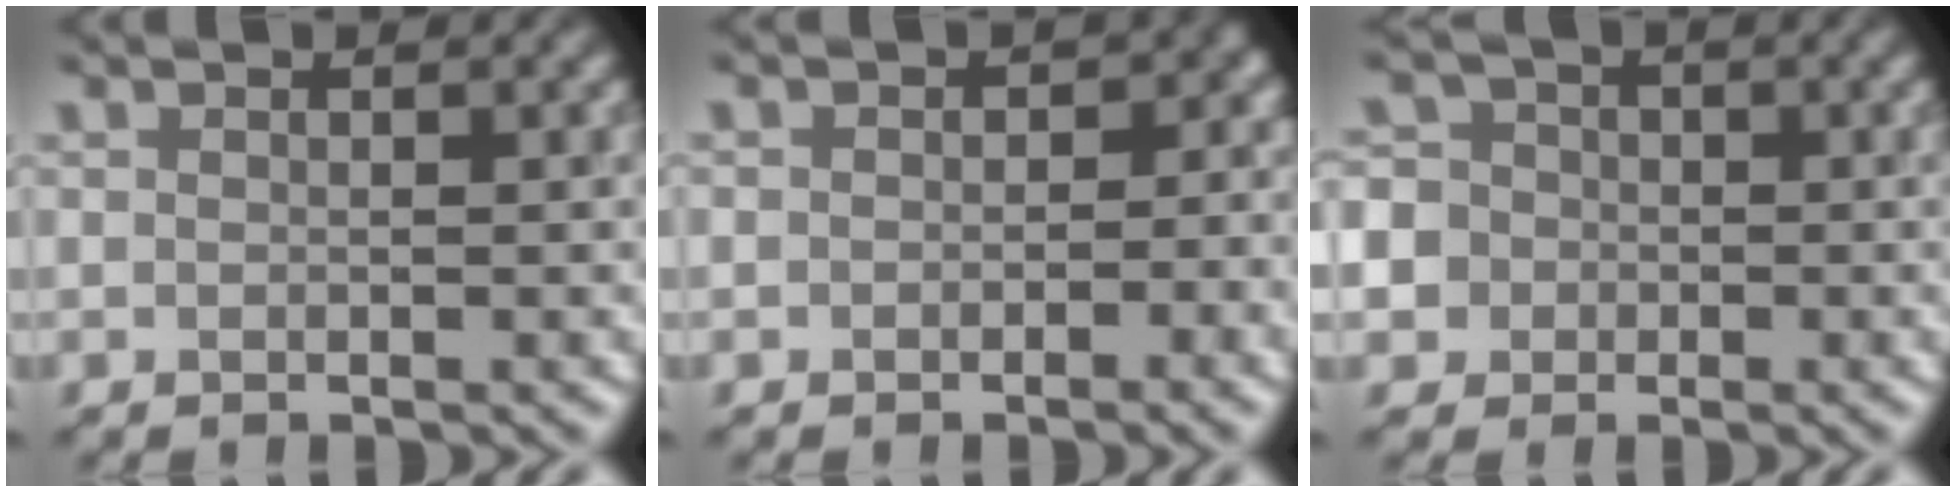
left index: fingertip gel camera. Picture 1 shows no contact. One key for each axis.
{"total": 3.8, "fx": -0.3, "fy": 3.1, "fz": 2.2, "tx": 0.019, "ty": 0.007, "tz": -0.020}
{"total": 8.6, "fx": -2.1, "fy": 8.0, "fz": 2.2, "tx": -0.060, "ty": 0.007, "tz": -0.077}